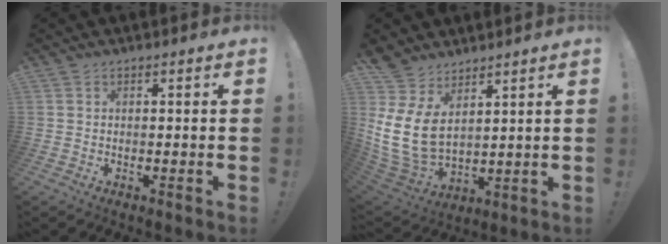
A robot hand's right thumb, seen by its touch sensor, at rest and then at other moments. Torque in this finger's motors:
{"motor_torque": [1.07, 2.44, 0.56, 0.05, 0.18]}